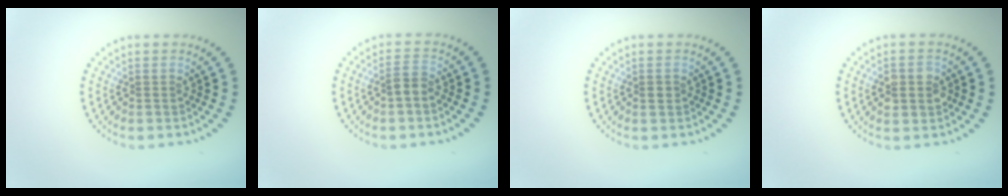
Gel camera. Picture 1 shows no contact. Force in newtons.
{"total": 1.4, "press": 1.3, "slide": 0.7}
{"total": 0.9, "press": 0.9, "slide": 0.1}
{"total": 2.9, "press": 2.9, "slide": 0.3}